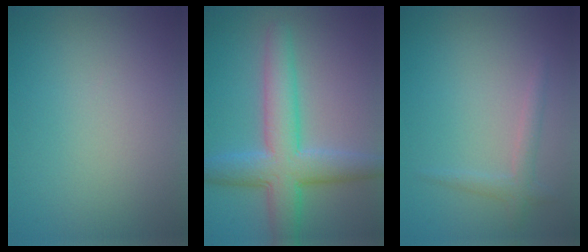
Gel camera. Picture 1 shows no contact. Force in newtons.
{"total": 6.5, "press": 6.5, "slide": 0.2}
{"total": 1.5, "press": 1.5, "slide": 0.0}